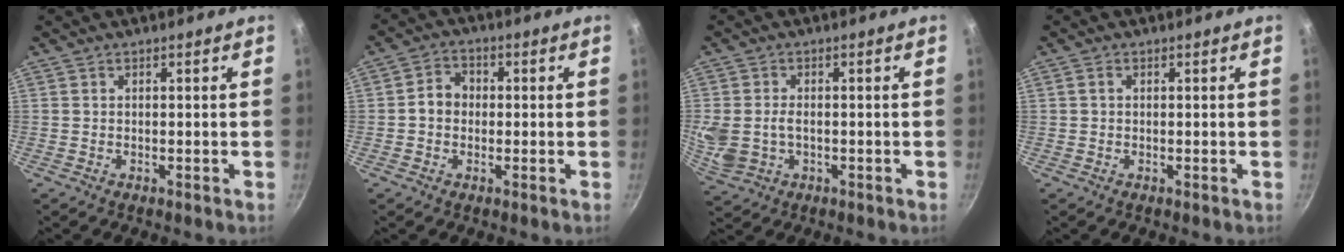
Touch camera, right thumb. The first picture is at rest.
{"total": 4.7, "force": [-0.2, 4.0, 2.5], "torque": [-0.020, 0.015, -0.013]}
{"total": 7.6, "force": [-0.6, 5.5, 5.2], "torque": [-0.112, -0.004, -0.005]}
{"total": 0.9, "force": [0.2, 0.7, 0.6], "torque": [-0.009, 0.005, 0.002]}